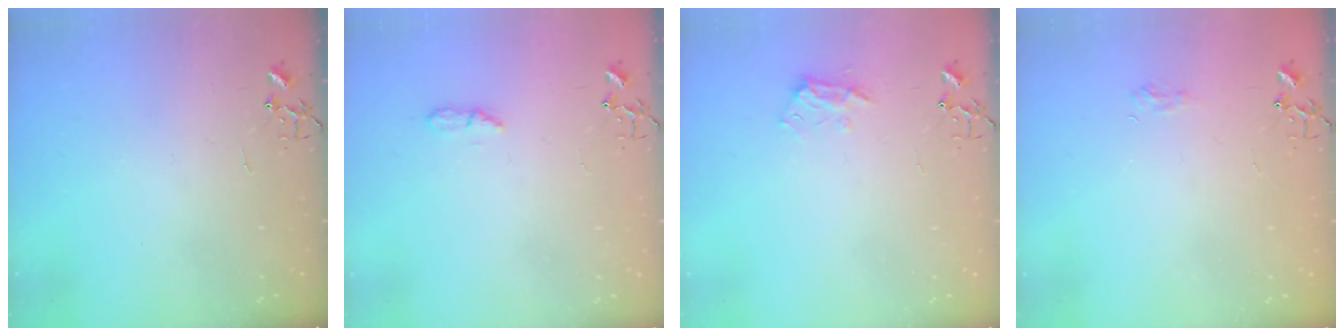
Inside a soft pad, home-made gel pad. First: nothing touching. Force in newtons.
{"total": 4.5, "press": 4.4, "slide": 0.6}
{"total": 9.0, "press": 8.9, "slide": 1.1}
{"total": 6.1, "press": 6.1, "slide": 0.8}